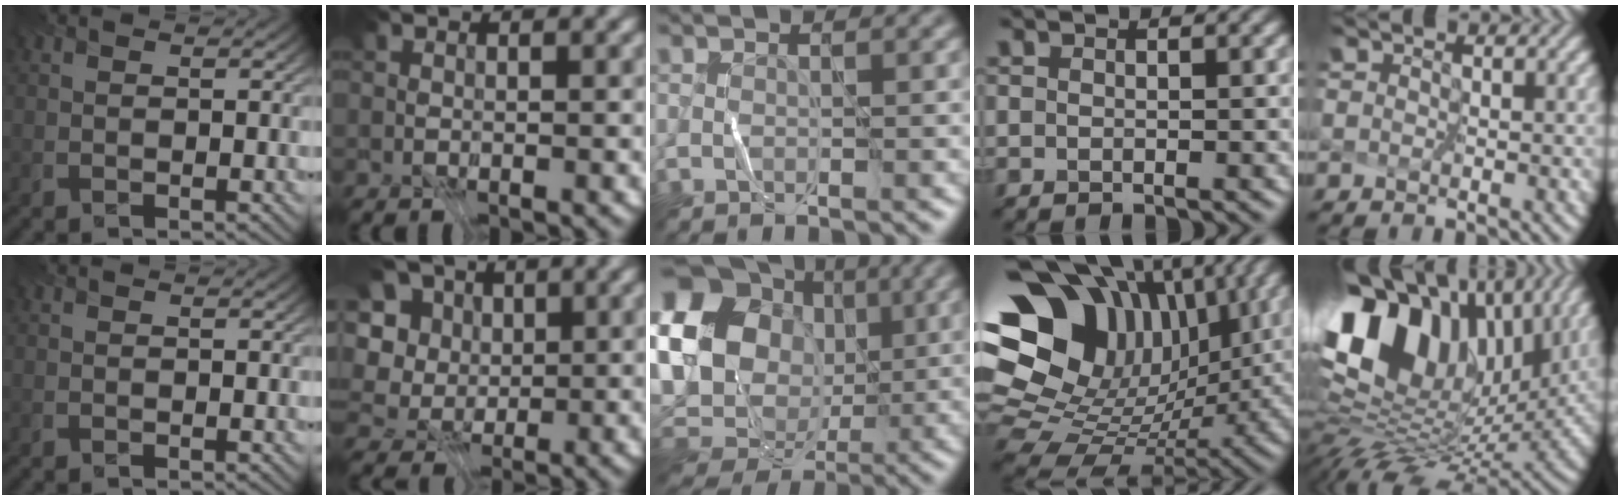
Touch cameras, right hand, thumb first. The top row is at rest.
{"index": {"total": 5.5, "force": [-0.1, 4.9, 2.5], "torque": [-0.094, 0.018, -0.011]}, "middle": {"total": 21.9, "force": [3.6, 19.0, 10.2], "torque": [-0.237, 0.031, 0.037]}, "ring": {"total": 17.7, "force": [6.3, 13.0, 10.2], "torque": [-0.211, 0.031, 0.141]}, "little": {"total": 16.6, "force": [4.6, 10.6, 12.0], "torque": [-0.221, 0.016, 0.117]}}